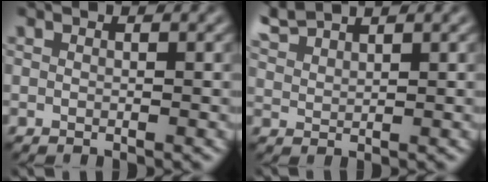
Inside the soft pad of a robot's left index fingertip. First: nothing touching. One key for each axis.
{"total": 2.6, "fx": 2.5, "fy": 0.2, "fz": 0.6, "tx": -0.014, "ty": 0.008, "tz": 0.057}